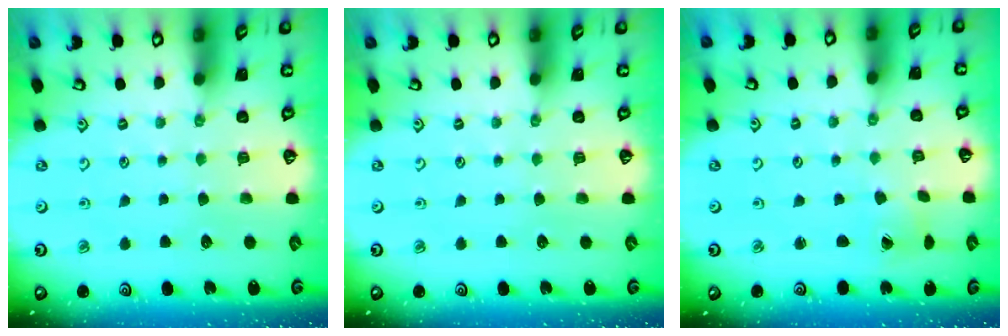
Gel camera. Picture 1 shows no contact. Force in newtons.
{"total": 0.0}
{"total": 2.2, "press": 2.2, "slide": 0.2}